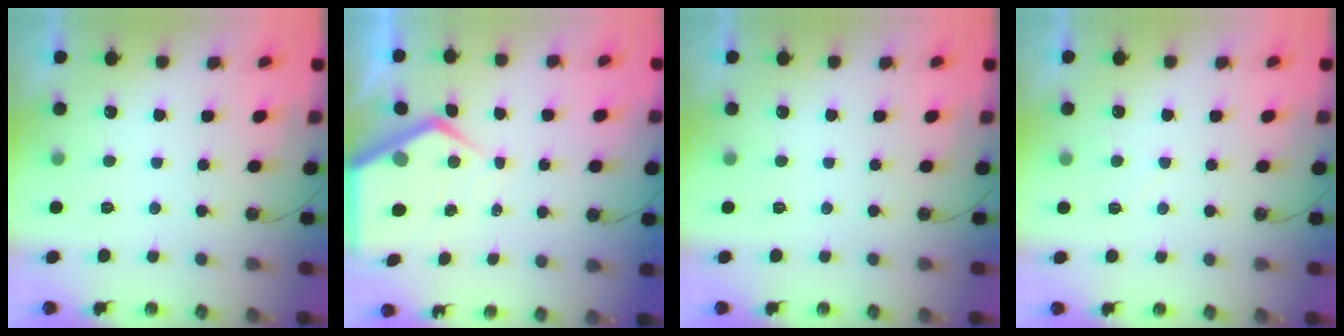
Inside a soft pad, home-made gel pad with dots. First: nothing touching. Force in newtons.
{"total": 8.0, "press": 7.9, "slide": 0.8}
{"total": 0.0}
{"total": 4.0, "press": 4.0, "slide": 0.5}